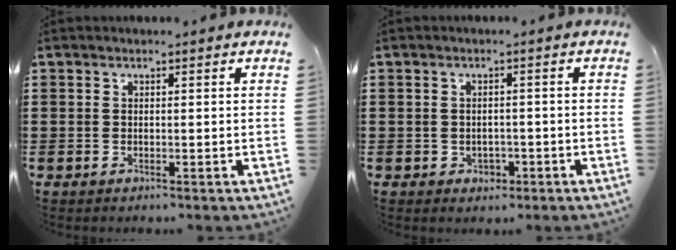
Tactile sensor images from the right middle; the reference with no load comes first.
{"total": 1.4, "force": [-0.5, 1.2, 0.5], "torque": [-0.014, 0.003, -0.013]}